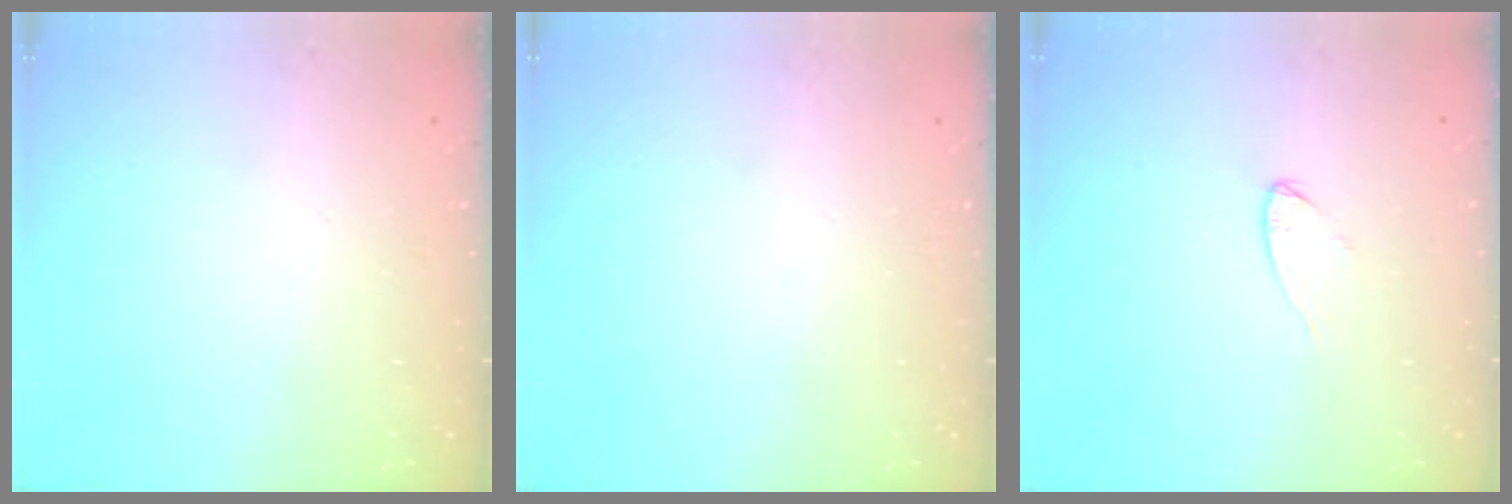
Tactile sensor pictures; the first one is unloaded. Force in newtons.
{"total": 0.0}
{"total": 3.8, "press": 3.7, "slide": 0.4}